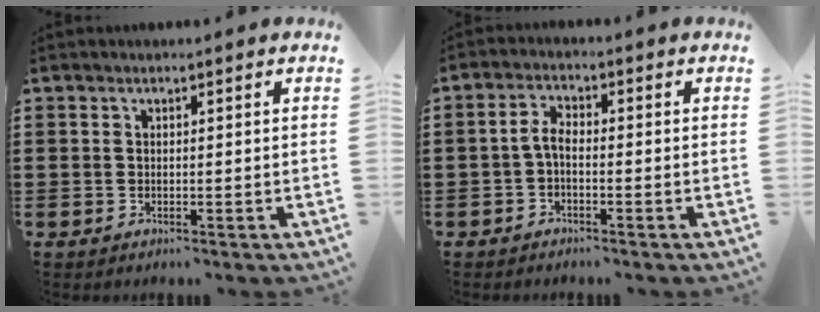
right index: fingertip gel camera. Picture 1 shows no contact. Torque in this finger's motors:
{"motor_torque": [0.70, -0.58, 0.28, 0.09]}